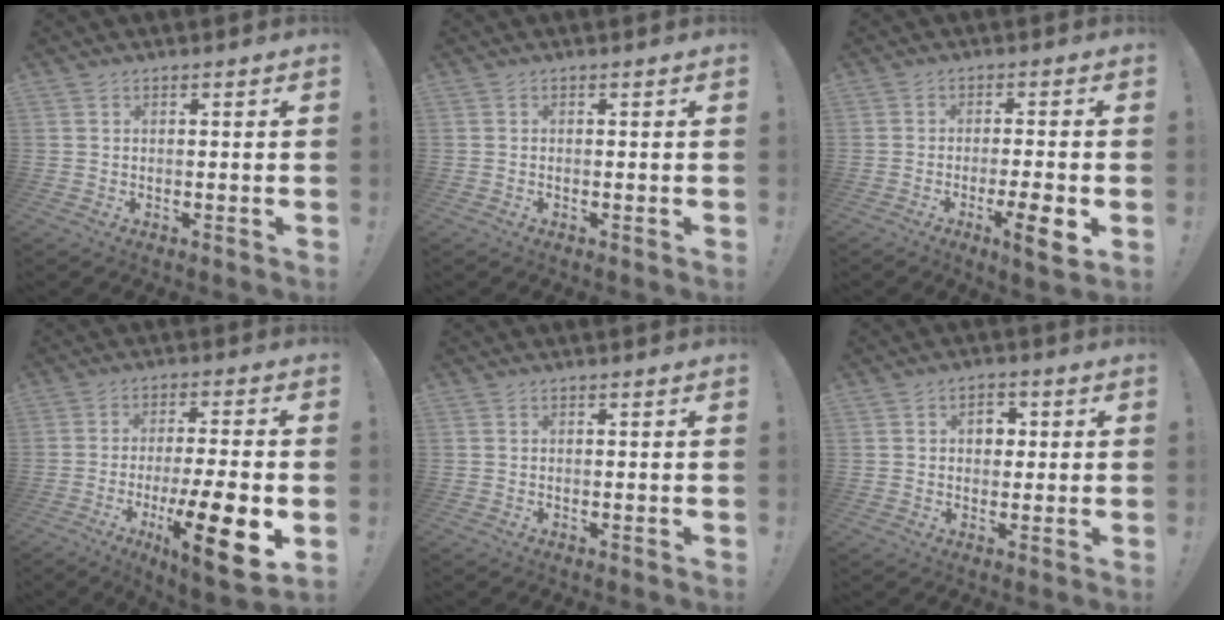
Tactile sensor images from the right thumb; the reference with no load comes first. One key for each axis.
{"total": 0.0}
{"total": 8.4, "fx": -3.4, "fy": 1.1, "fz": 7.6, "tx": -0.100, "ty": 0.005, "tz": -0.056}
{"total": 17.5, "fx": -6.1, "fy": 3.7, "fz": 16.0, "tx": -0.238, "ty": 0.017, "tz": -0.087}
{"total": 0.0}
{"total": 5.1, "fx": 1.0, "fy": 4.0, "fz": 2.9, "tx": -0.024, "ty": 0.000, "tz": 0.010}